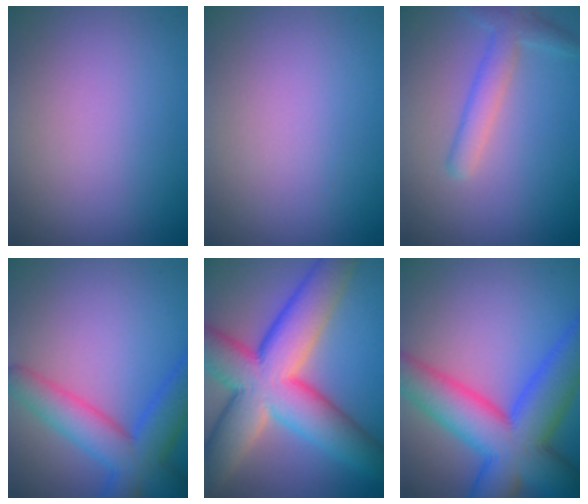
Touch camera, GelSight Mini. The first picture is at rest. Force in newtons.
{"total": 0.0}
{"total": 2.9, "press": 2.9, "slide": 0.1}
{"total": 6.8, "press": 6.8, "slide": 0.3}
{"total": 13.7, "press": 13.7, "slide": 0.6}
{"total": 12.1, "press": 12.1, "slide": 0.4}